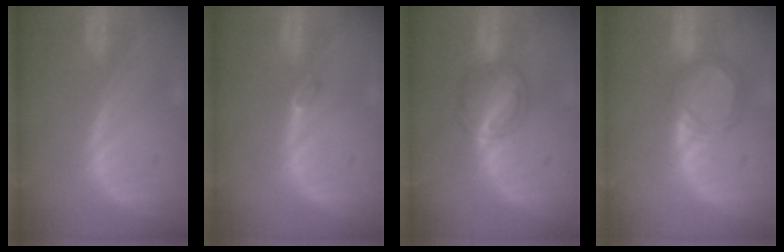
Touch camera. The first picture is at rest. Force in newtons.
{"total": 1.2, "press": 1.2, "slide": 0.4}
{"total": 5.8, "press": 5.8, "slide": 0.6}
{"total": 4.5, "press": 4.5, "slide": 0.4}